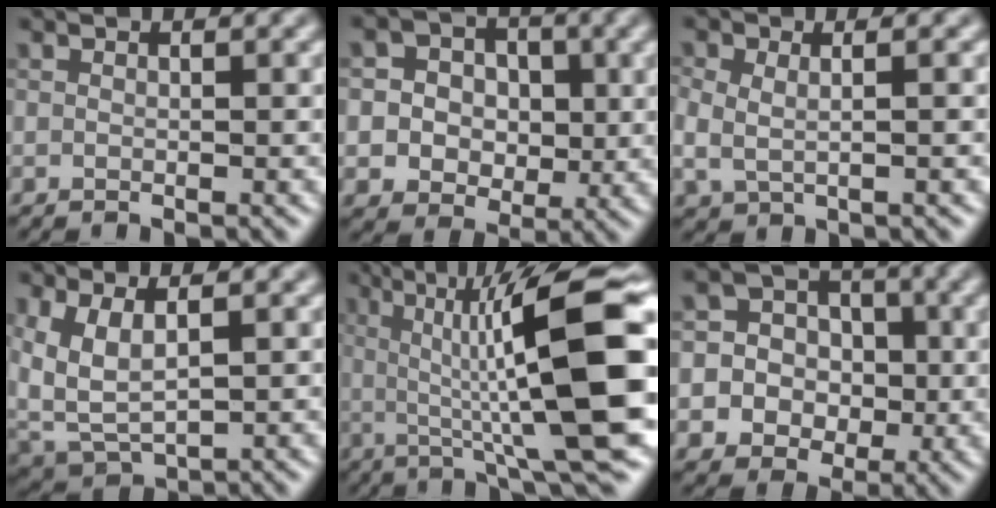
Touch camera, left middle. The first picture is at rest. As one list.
[{"total": 6.4, "force": [1.1, 5.7, 2.7], "torque": [-0.044, 0.005, 0.008]}, {"total": 2.7, "force": [0.7, 1.6, 2.1], "torque": [-0.039, -0.007, -0.003]}, {"total": 5.3, "force": [1.3, 3.2, 4.1], "torque": [-0.106, -0.019, 0.023]}, {"total": 13.3, "force": [0.7, 2.5, 13.1], "torque": [-0.185, 0.011, 0.008]}, {"total": 8.0, "force": [-0.5, 7.7, 2.1], "torque": [-0.046, 0.020, -0.025]}]